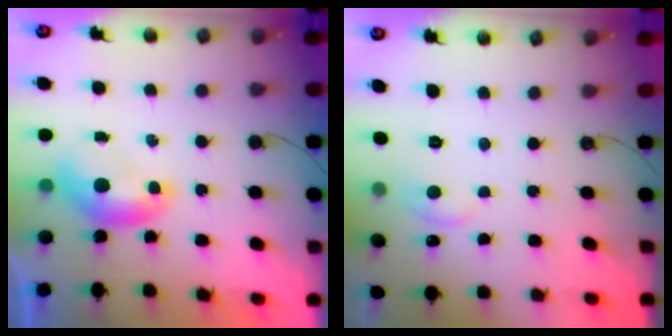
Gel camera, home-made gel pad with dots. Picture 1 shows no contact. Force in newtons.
{"total": 1.2, "press": 0.5, "slide": 1.1}